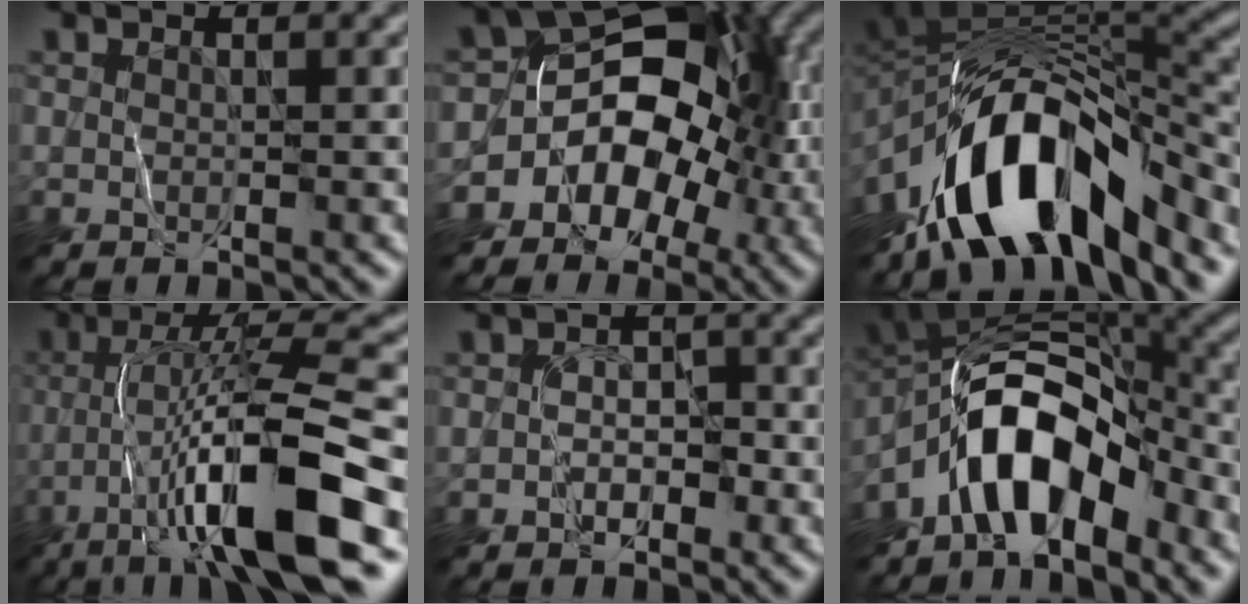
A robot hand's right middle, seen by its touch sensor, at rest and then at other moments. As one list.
[{"total": 10.3, "force": [-2.7, 7.5, 6.6], "torque": [-0.070, 0.009, -0.058]}, {"total": 13.5, "force": [-7.3, 6.3, 9.5], "torque": [-0.149, 0.004, -0.130]}, {"total": 12.0, "force": [-5.1, 2.4, 10.6], "torque": [-0.177, 0.014, -0.087]}, {"total": 1.7, "force": [-1.0, 1.2, 0.8], "torque": [-0.008, 0.004, -0.017]}, {"total": 9.4, "force": [-4.8, 4.7, 6.6], "torque": [-0.103, 0.019, -0.091]}]